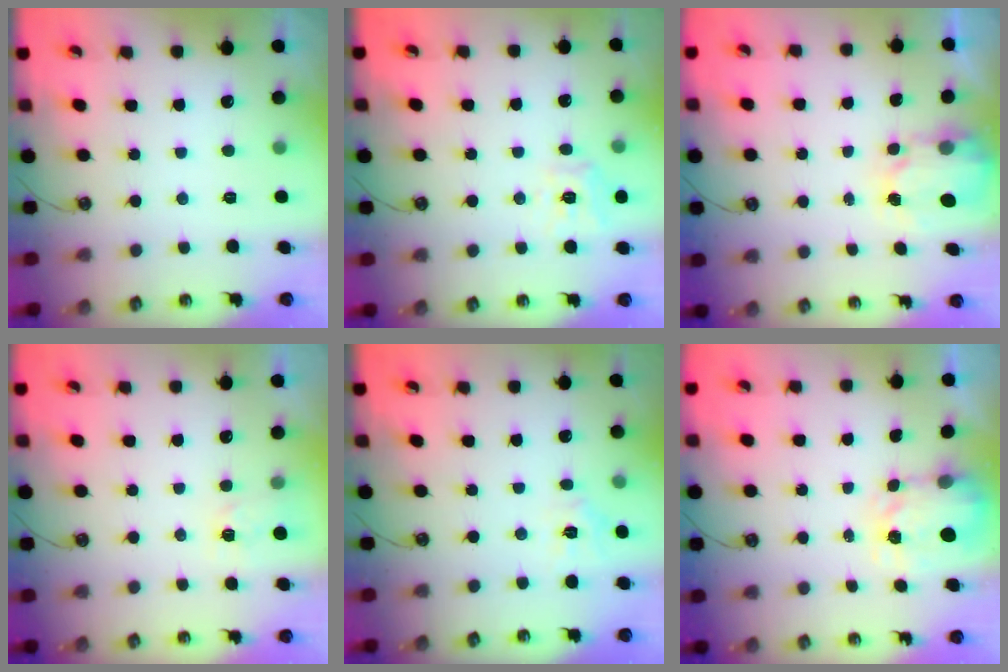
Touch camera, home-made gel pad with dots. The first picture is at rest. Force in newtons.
{"total": 11.3, "press": 11.3, "slide": 1.4}
{"total": 4.1, "press": 4.1, "slide": 0.1}
{"total": 3.6, "press": 3.5, "slide": 0.4}
{"total": 4.9, "press": 4.8, "slide": 0.3}
{"total": 3.7, "press": 3.7, "slide": 0.5}